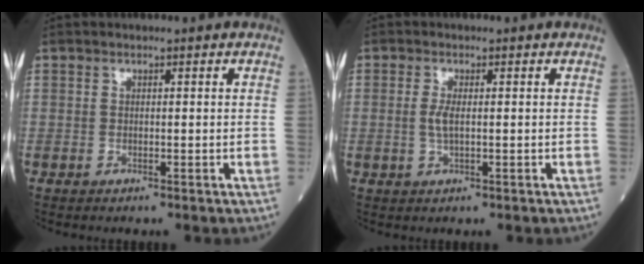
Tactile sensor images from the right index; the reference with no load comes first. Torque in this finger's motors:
{"motor_torque": [0.50, 0.07, 0.04, 0.01]}